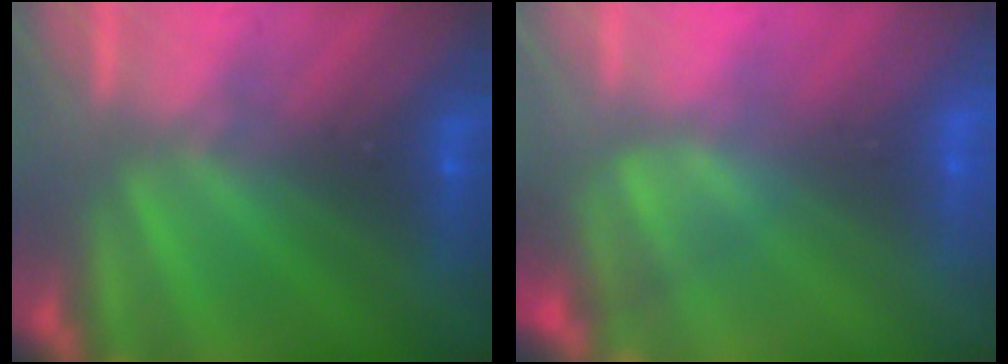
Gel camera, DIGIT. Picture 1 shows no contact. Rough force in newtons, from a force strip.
{"total": 3.6}